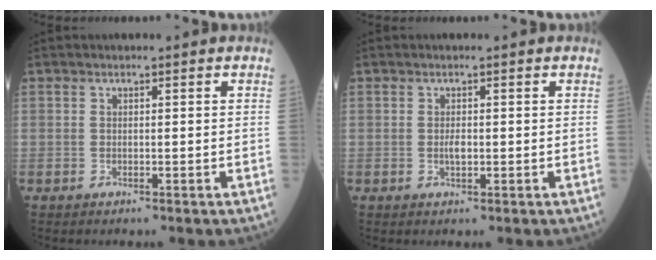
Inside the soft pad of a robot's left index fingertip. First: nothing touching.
{"total": 1.1, "force": [-0.2, 0.5, 1.0], "torque": [-0.022, -0.004, -0.003]}